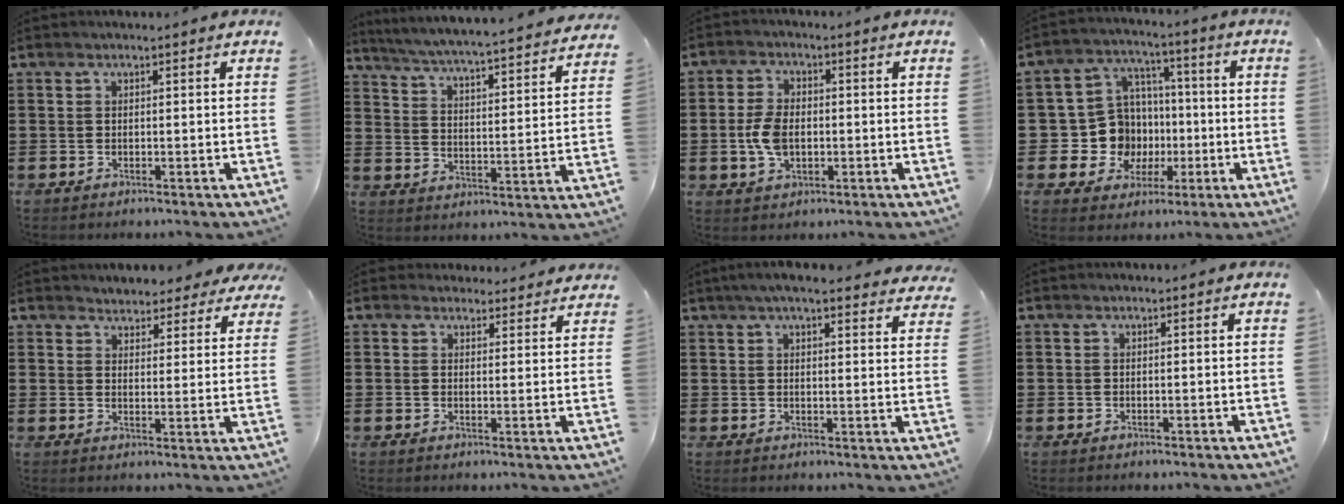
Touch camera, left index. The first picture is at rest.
{"total": 4.3, "force": [4.0, -0.9, 1.3], "torque": [-0.047, -0.039, 0.059]}
{"total": 5.5, "force": [-0.5, 3.3, 4.4], "torque": [-0.111, -0.003, -0.016]}
{"total": 10.5, "force": [-0.5, 10.0, 3.1], "torque": [-0.107, 0.001, 0.002]}
{"total": 3.8, "force": [3.8, 0.6, -0.2], "torque": [-0.018, -0.016, 0.066]}
{"total": 3.1, "force": [2.9, 1.1, 0.3], "torque": [-0.006, -0.008, 0.055]}
{"total": 4.8, "force": [4.3, 0.3, 2.2], "torque": [-0.055, -0.005, 0.079]}
{"total": 0.0}